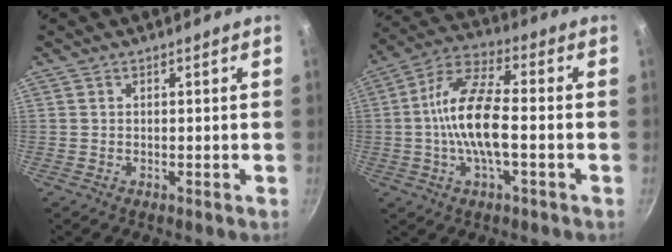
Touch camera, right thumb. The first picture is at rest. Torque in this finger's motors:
{"motor_torque": [2.23, 1.74, 1.96, -0.79, 0.58]}